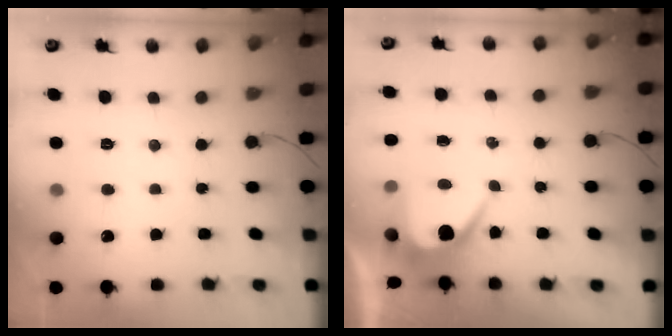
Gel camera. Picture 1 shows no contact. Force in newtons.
{"total": 6.8, "press": 6.8, "slide": 0.6}